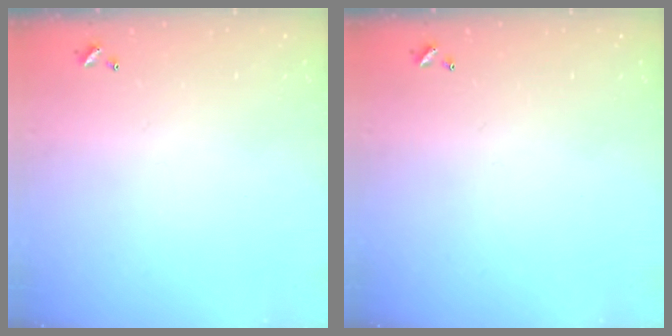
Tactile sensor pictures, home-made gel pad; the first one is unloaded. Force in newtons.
{"total": 0.0}